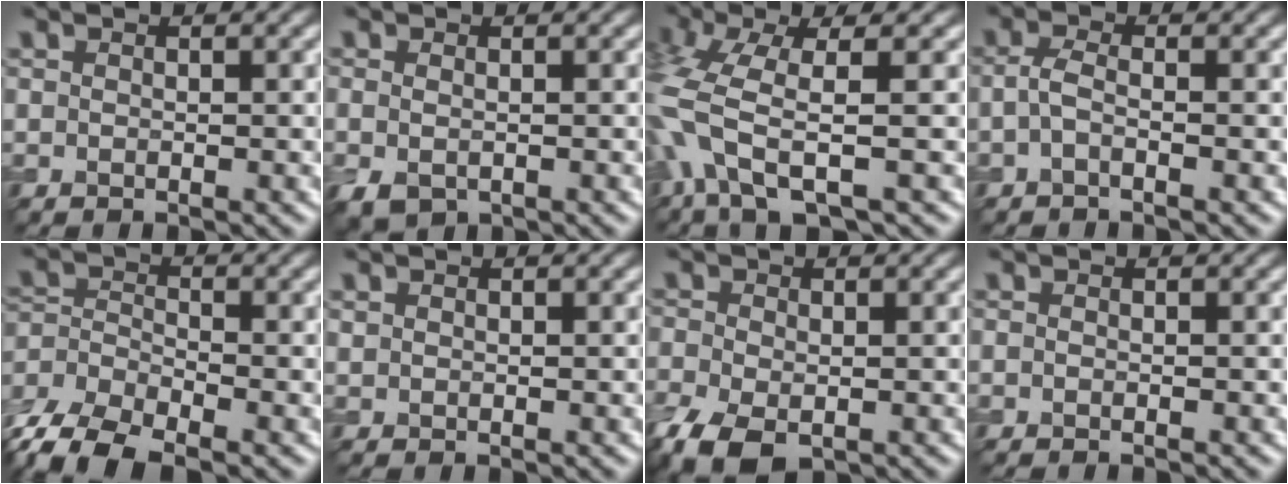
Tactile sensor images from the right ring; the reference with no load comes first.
{"total": 2.2, "force": [-0.9, 1.4, 1.4], "torque": [-0.035, -0.013, -0.014]}
{"total": 8.0, "force": [-2.0, 2.8, 7.2], "torque": [-0.179, -0.011, -0.042]}
{"total": 1.7, "force": [-0.6, 0.6, 1.4], "torque": [-0.034, 0.001, -0.016]}
{"total": 6.8, "force": [-5.0, 2.8, 3.7], "torque": [-0.069, -0.008, -0.105]}
{"total": 0.0}
{"total": 5.8, "force": [-3.0, 3.1, 3.8], "torque": [-0.095, -0.018, -0.061]}
{"total": 0.9, "force": [-0.7, 0.2, 0.4], "torque": [-0.001, -0.008, -0.013]}